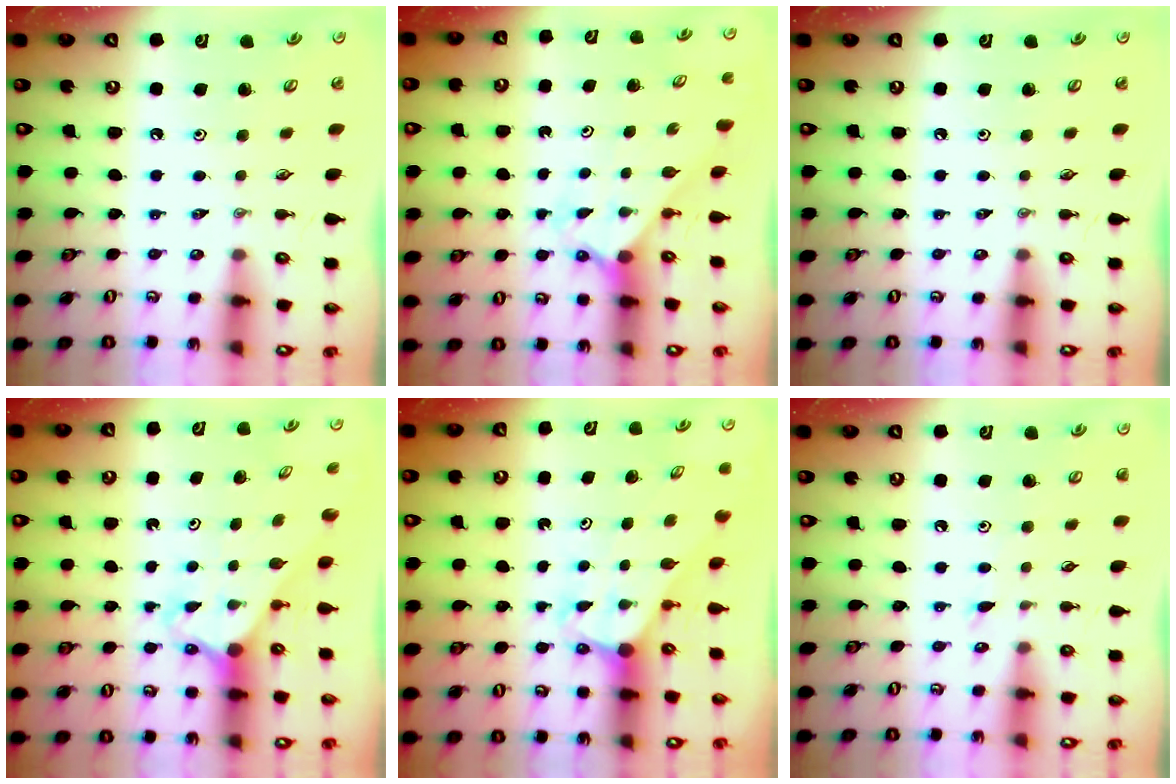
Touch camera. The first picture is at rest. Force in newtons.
{"total": 2.1, "press": 2.1, "slide": 0.2}
{"total": 0.0}
{"total": 2.3, "press": 2.3, "slide": 0.1}
{"total": 3.0, "press": 3.0, "slide": 0.2}
{"total": 7.9, "press": 7.8, "slide": 0.8}